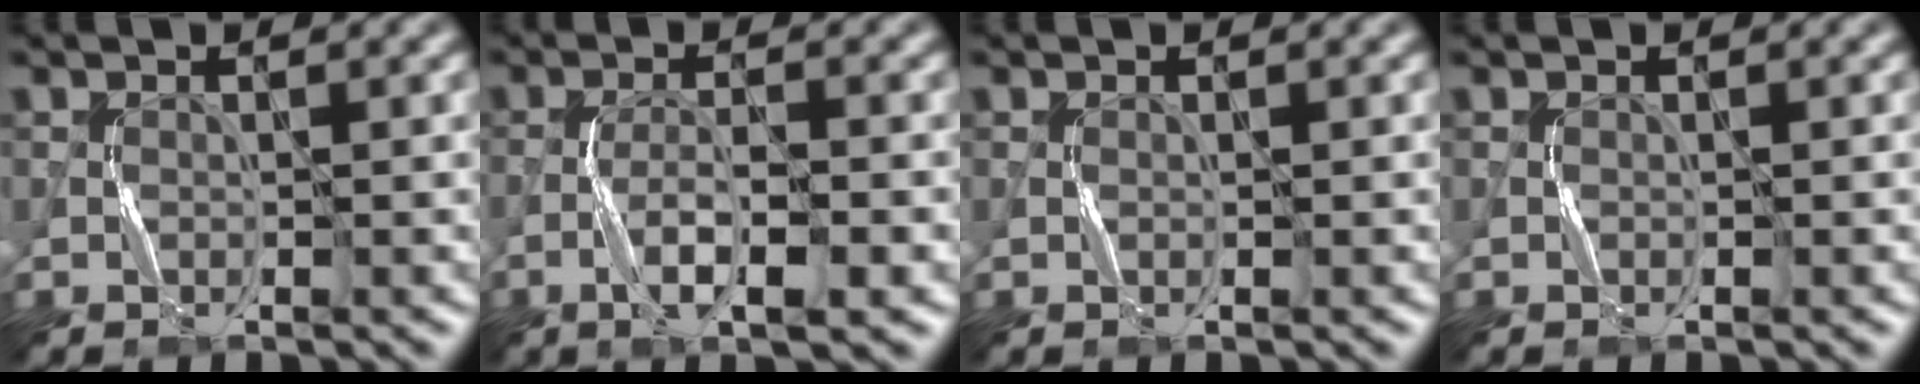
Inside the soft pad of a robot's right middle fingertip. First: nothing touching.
{"total": 4.0, "force": [-1.7, 0.9, 3.5], "torque": [-0.069, 0.004, -0.033]}
{"total": 0.0}
{"total": 0.0}